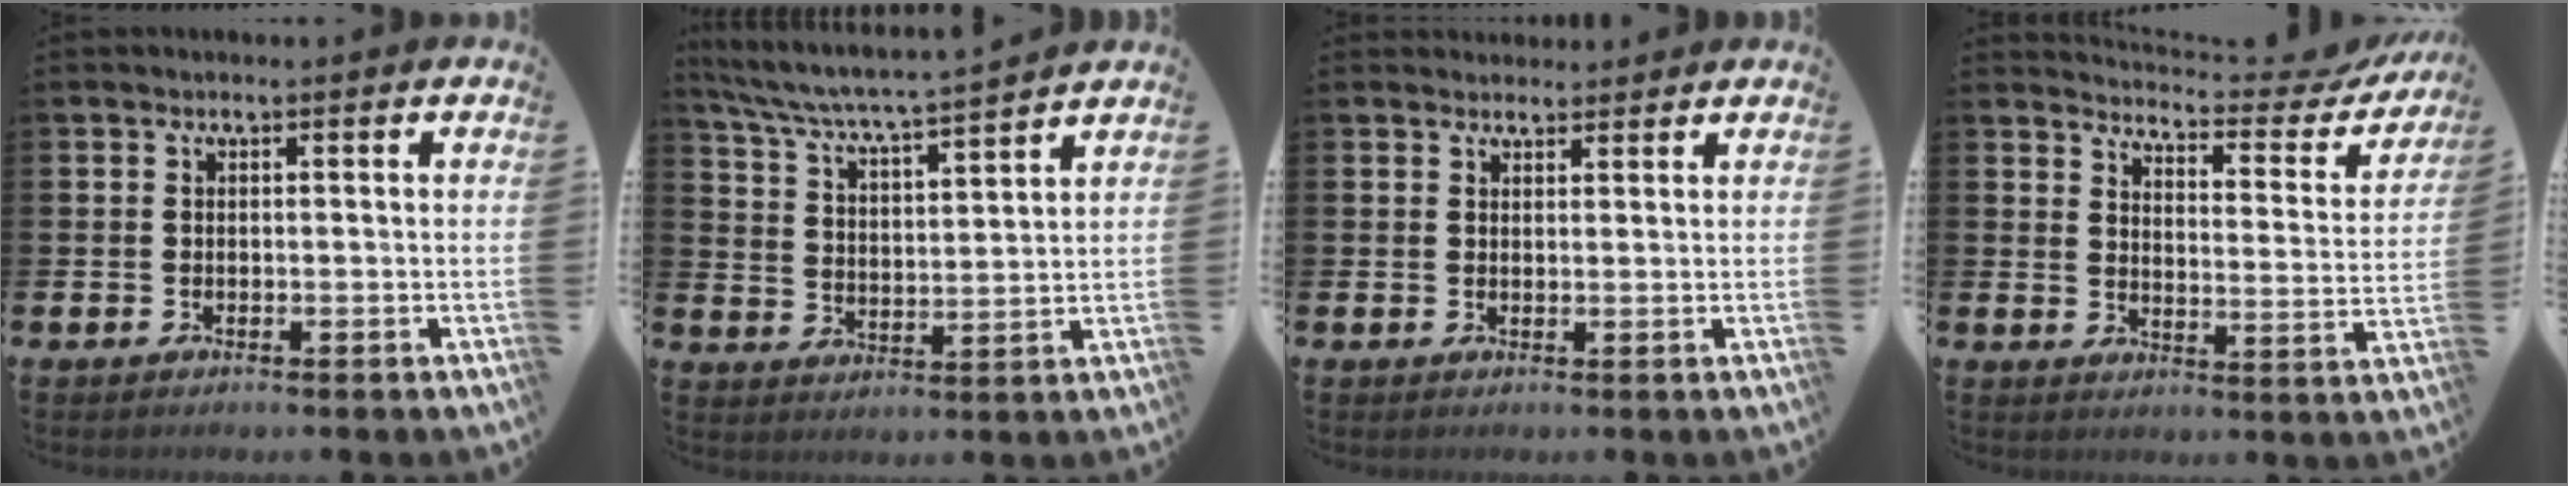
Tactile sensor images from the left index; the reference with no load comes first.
{"total": 5.6, "force": [5.3, -0.1, 1.8], "torque": [-0.063, -0.046, 0.087]}
{"total": 2.4, "force": [2.3, 0.8, -0.1], "torque": [0.006, -0.009, 0.040]}
{"total": 4.8, "force": [4.5, 0.6, 1.6], "torque": [-0.042, -0.040, 0.067]}